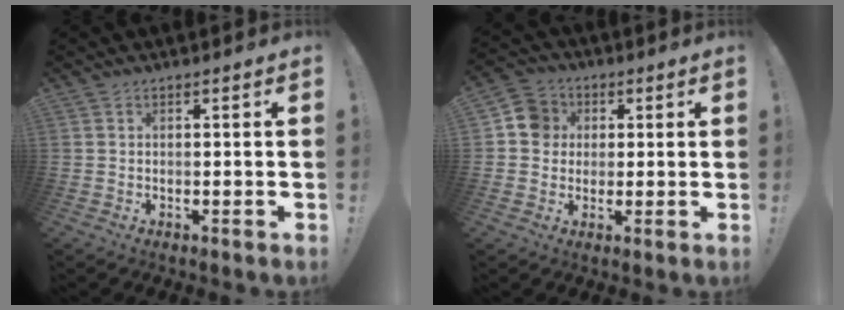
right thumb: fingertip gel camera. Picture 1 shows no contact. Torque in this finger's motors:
{"motor_torque": [0.00, 0.11, 0.10, -0.15, 0.00]}